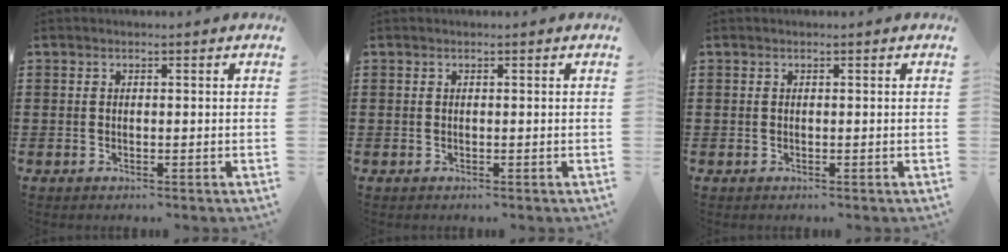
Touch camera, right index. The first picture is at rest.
{"total": 0.0}
{"total": 0.0}